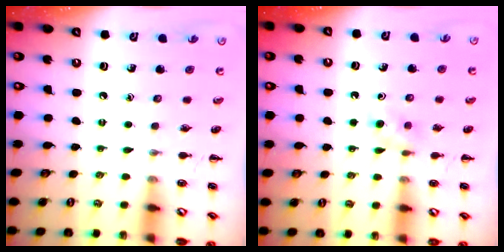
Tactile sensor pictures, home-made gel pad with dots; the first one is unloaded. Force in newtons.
{"total": 3.0, "press": 2.7, "slide": 1.2}